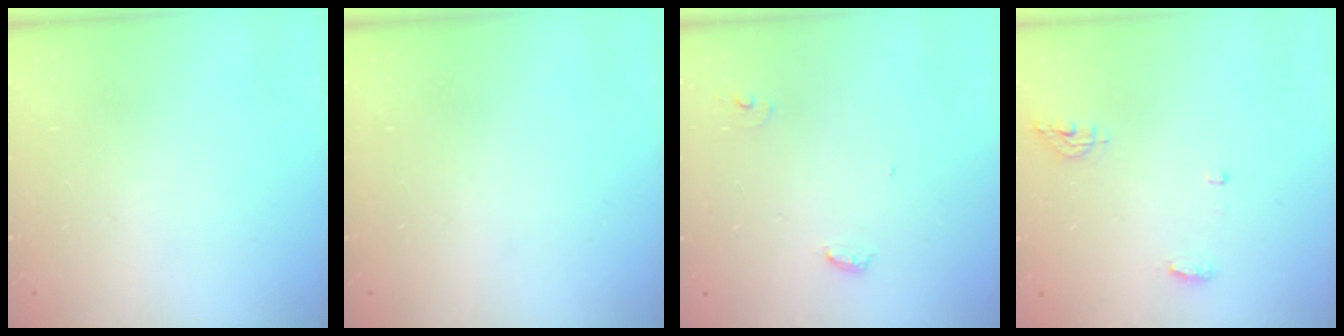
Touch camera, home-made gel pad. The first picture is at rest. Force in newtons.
{"total": 0.0}
{"total": 4.0, "press": 4.0, "slide": 0.3}
{"total": 9.0, "press": 5.9, "slide": 6.9}